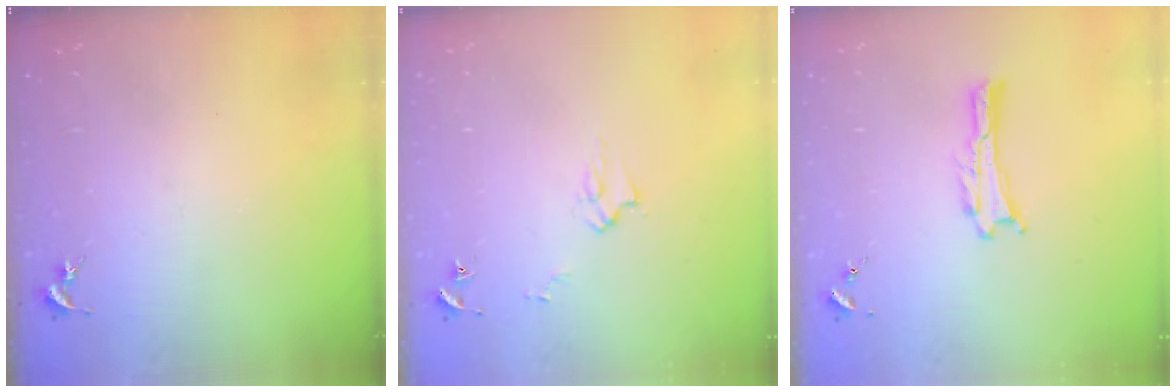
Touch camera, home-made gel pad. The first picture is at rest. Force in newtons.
{"total": 2.6, "press": 2.6, "slide": 0.3}
{"total": 0.0}